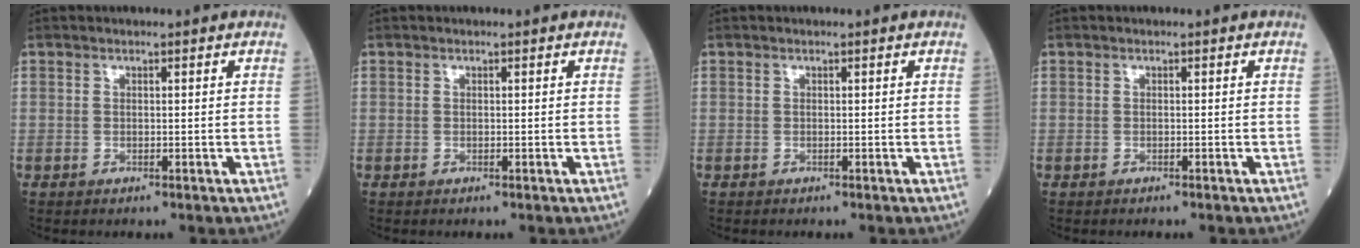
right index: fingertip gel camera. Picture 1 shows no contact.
{"total": 0.0}
{"total": 0.0}
{"total": 0.6, "force": [-0.5, 0.1, 0.2], "torque": [-0.002, 0.000, -0.010]}